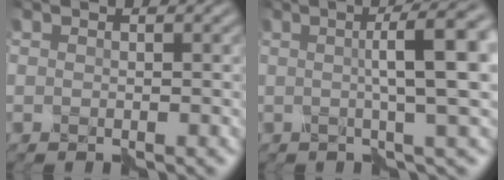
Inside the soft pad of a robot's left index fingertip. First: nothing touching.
{"total": 8.1, "force": [1.7, 1.6, 7.8], "torque": [-0.077, 0.019, 0.021]}